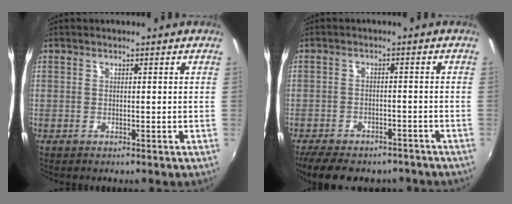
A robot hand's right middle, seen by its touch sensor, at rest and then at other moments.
{"total": 13.3, "force": [-10.5, 5.5, 6.0], "torque": [-0.133, -0.021, -0.150]}